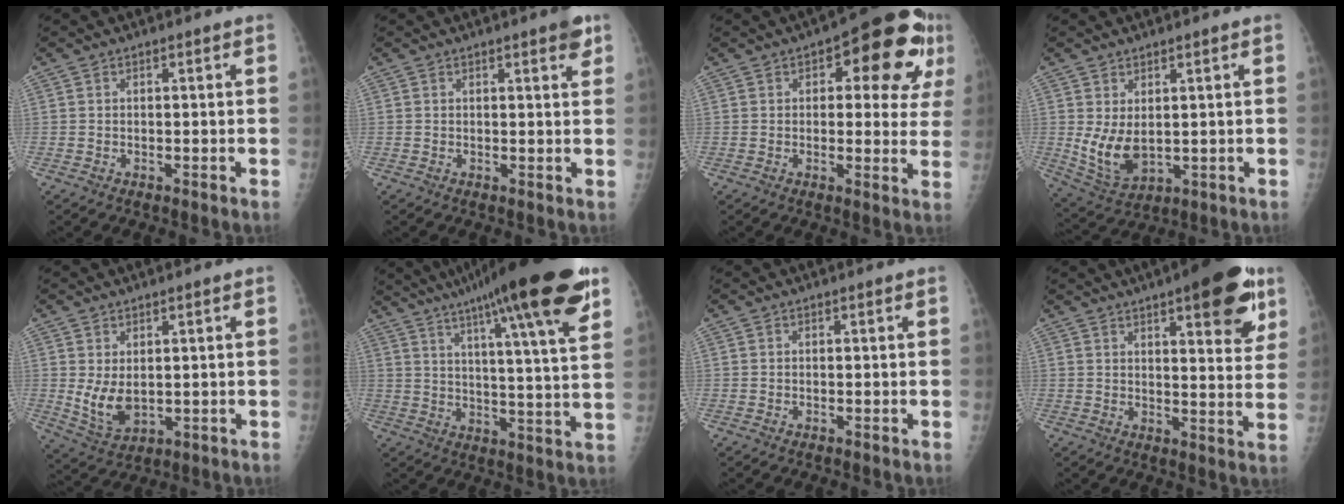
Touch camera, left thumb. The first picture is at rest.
{"total": 3.0, "force": [1.8, 0.7, 2.3], "torque": [-0.021, -0.007, 0.020]}
{"total": 15.4, "force": [5.7, 7.0, 12.5], "torque": [-0.110, 0.008, 0.060]}
{"total": 7.9, "force": [0.8, 4.8, 6.2], "torque": [-0.106, -0.020, 0.035]}
{"total": 6.3, "force": [0.6, 3.9, 4.9], "torque": [-0.079, -0.017, 0.029]}
{"total": 24.7, "force": [15.2, 3.1, 19.2], "torque": [-0.281, -0.033, 0.217]}
{"total": 0.0}
{"total": 16.0, "force": [8.6, 4.9, 12.6], "torque": [-0.130, -0.031, 0.110]}